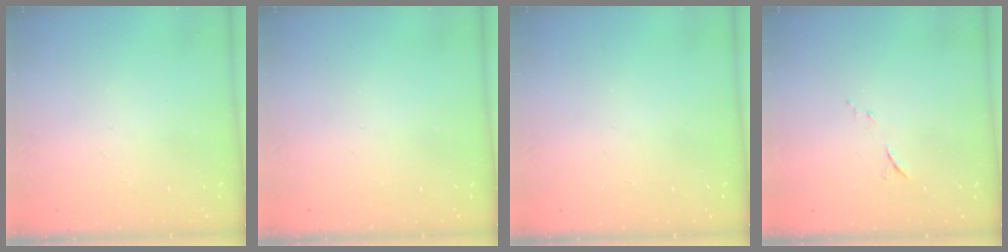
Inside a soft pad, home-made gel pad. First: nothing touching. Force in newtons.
{"total": 0.0}
{"total": 0.0}
{"total": 6.4, "press": 6.3, "slide": 1.3}